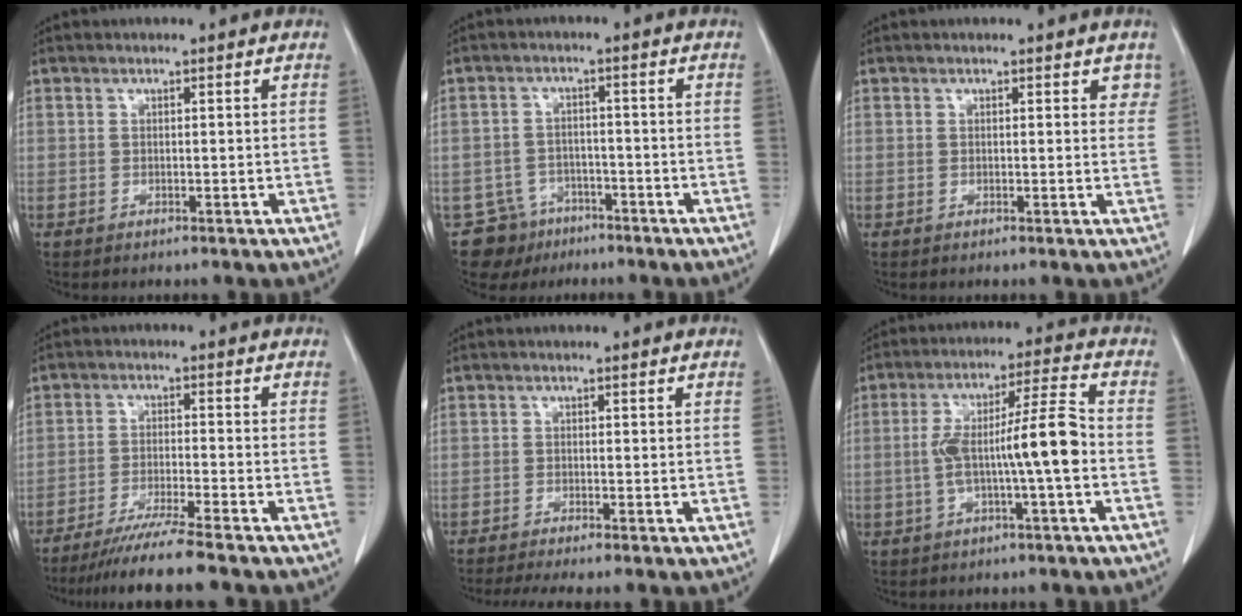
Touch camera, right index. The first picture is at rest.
{"total": 6.0, "force": [-4.0, 4.5, -0.3], "torque": [0.013, 0.012, -0.063]}
{"total": 2.4, "force": [1.7, 1.4, 1.0], "torque": [0.006, 0.001, 0.008]}
{"total": 8.1, "force": [-6.8, -1.5, 4.1], "torque": [-0.059, -0.027, -0.113]}
{"total": 4.2, "force": [-3.5, -0.1, 2.3], "torque": [-0.034, -0.009, -0.058]}
{"total": 10.4, "force": [-1.7, 0.3, 10.3], "torque": [-0.185, 0.024, -0.033]}